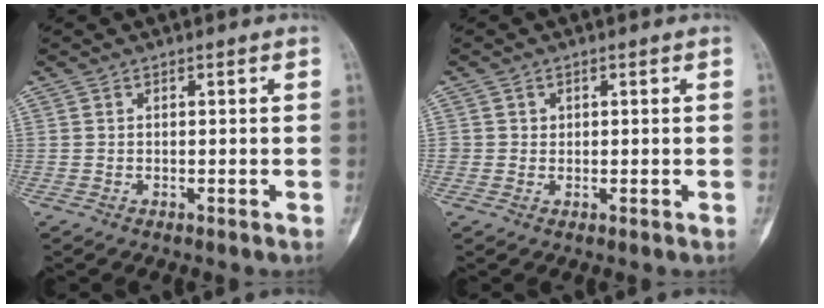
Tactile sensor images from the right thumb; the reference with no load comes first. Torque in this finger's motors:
{"motor_torque": [-0.06, 0.01, 0.20, 0.28, -0.01]}